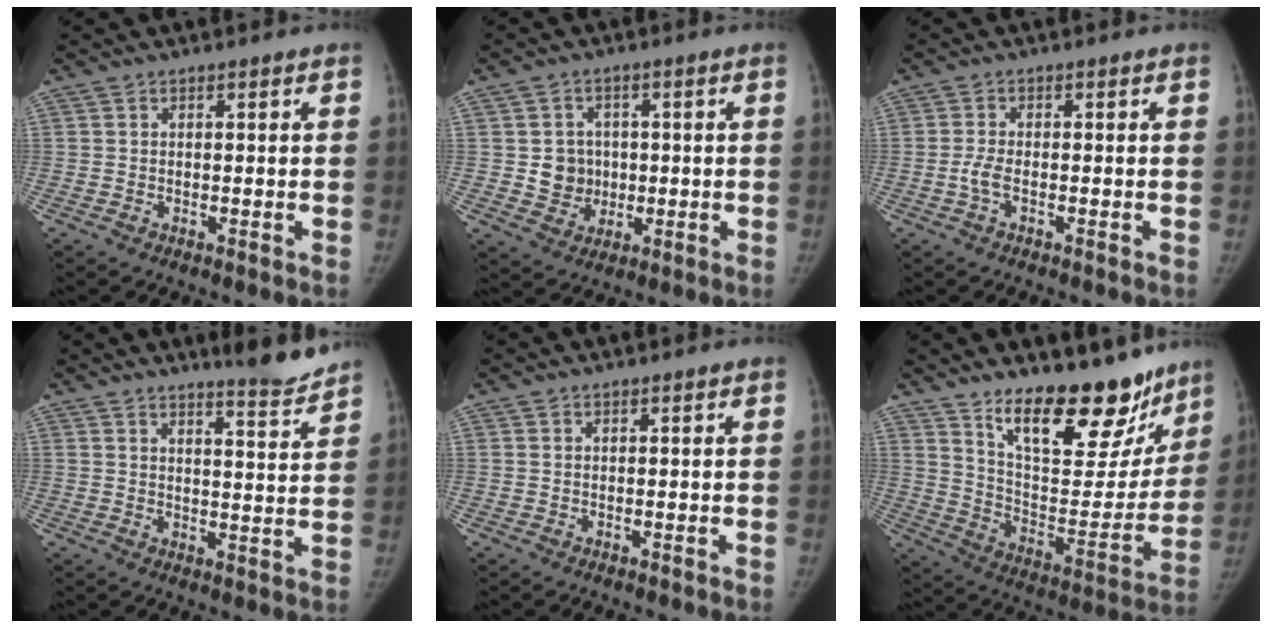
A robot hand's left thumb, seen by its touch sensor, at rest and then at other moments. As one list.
[{"total": 6.4, "force": [0.1, 5.9, 2.3], "torque": [-0.006, 0.005, 0.006]}, {"total": 2.3, "force": [-0.7, 0.9, 2.0], "torque": [-0.048, 0.004, -0.016]}, {"total": 6.6, "force": [6.1, 0.2, 2.4], "torque": [-0.028, -0.059, 0.083]}, {"total": 0.0}, {"total": 23.4, "force": [16.8, 9.5, 13.3], "torque": [-0.133, -0.104, 0.263]}]